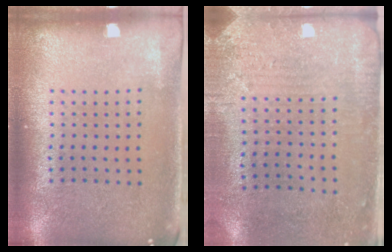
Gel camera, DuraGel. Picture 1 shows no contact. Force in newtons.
{"total": 2.8, "press": 2.3, "slide": 1.7}